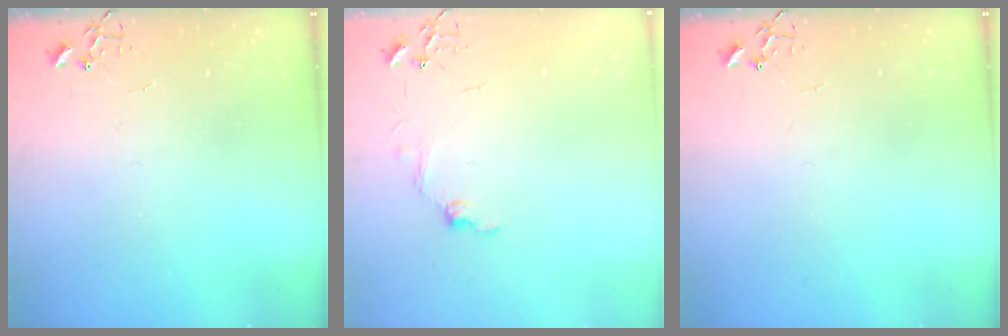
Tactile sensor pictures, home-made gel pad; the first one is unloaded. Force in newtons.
{"total": 7.7, "press": 7.6, "slide": 0.9}
{"total": 0.0}